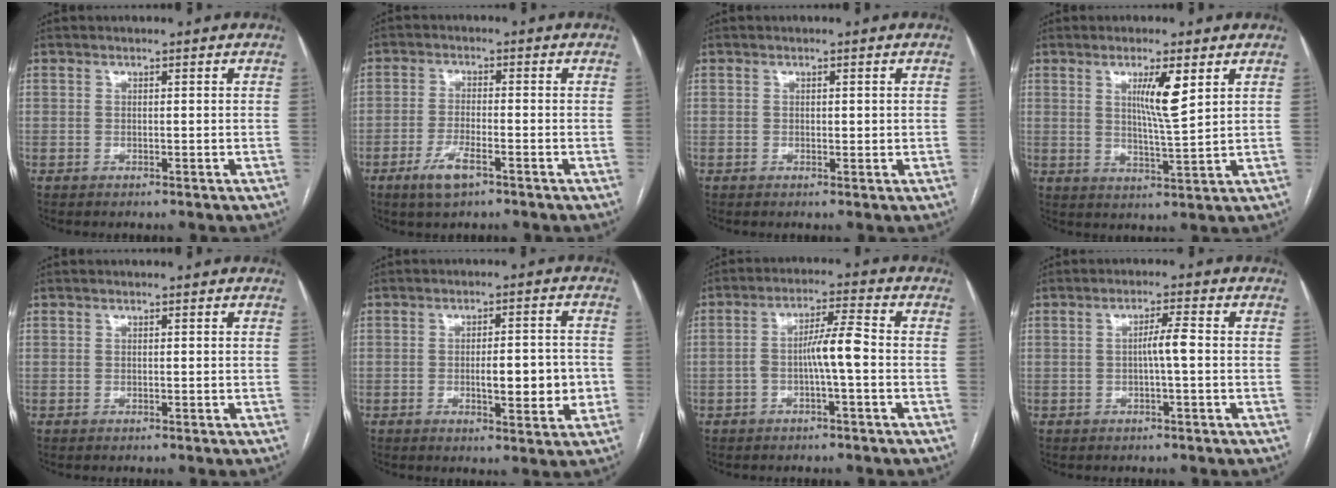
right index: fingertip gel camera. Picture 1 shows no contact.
{"total": 4.7, "force": [-2.7, 1.1, 3.7], "torque": [-0.078, -0.004, -0.048]}
{"total": 1.1, "force": [0.3, 0.6, 0.8], "torque": [-0.010, -0.002, 0.005]}
{"total": 6.4, "force": [2.7, 0.1, 5.8], "torque": [-0.101, -0.011, 0.048]}
{"total": 0.0}
{"total": 7.7, "force": [-1.4, 2.1, 7.3], "torque": [-0.104, 0.006, -0.016]}
{"total": 5.8, "force": [-1.2, 0.3, 5.6], "torque": [-0.099, 0.016, -0.020]}
{"total": 3.1, "force": [-0.2, 0.0, 3.1], "torque": [-0.054, 0.003, -0.002]}